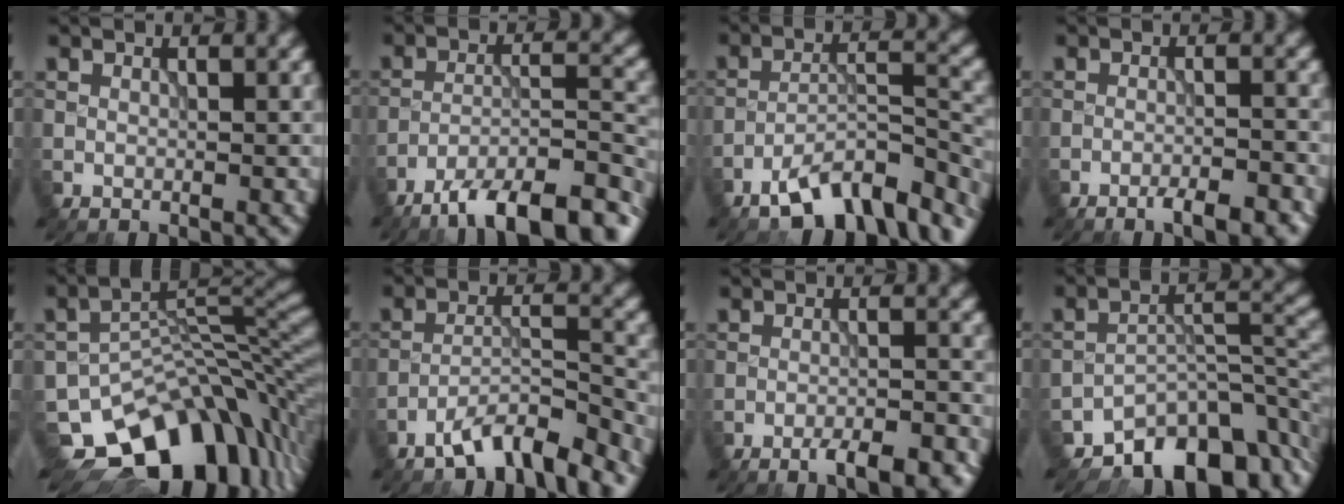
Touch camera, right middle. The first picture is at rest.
{"total": 12.7, "force": [-10.0, 3.4, 7.0], "torque": [-0.105, -0.001, -0.149]}
{"total": 9.2, "force": [-6.9, 2.8, 5.4], "torque": [-0.076, 0.002, -0.122]}
{"total": 3.7, "force": [-2.7, 0.6, 2.3], "torque": [-0.040, 0.000, -0.042]}
{"total": 13.1, "force": [-7.5, 7.7, 7.4], "torque": [-0.110, -0.018, -0.122]}
{"total": 5.8, "force": [-4.7, 1.0, 3.3], "torque": [-0.053, 0.005, -0.086]}
{"total": 5.1, "force": [-3.8, 1.0, 3.2], "torque": [-0.052, -0.003, -0.052]}
{"total": 9.8, "force": [-7.8, 3.9, 4.5], "torque": [-0.042, -0.004, -0.131]}